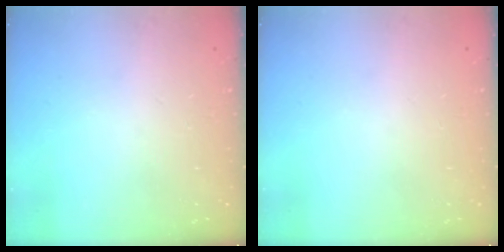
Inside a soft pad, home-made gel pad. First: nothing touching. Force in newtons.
{"total": 0.0}